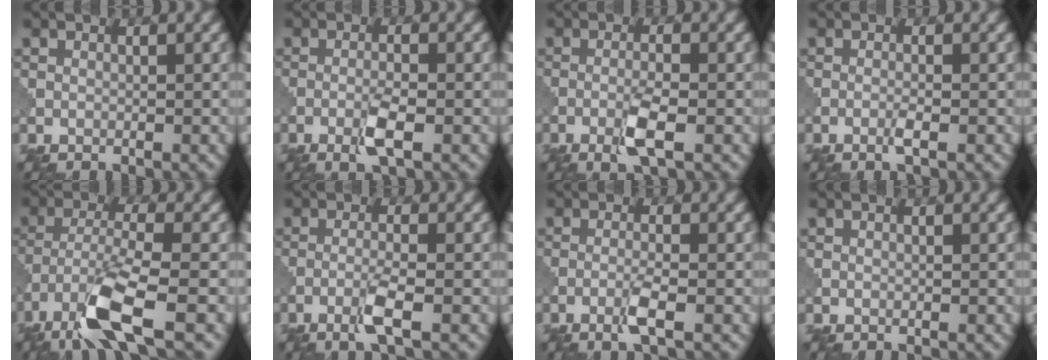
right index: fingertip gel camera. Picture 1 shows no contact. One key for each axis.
{"total": 2.7, "fx": -1.2, "fy": 0.4, "fz": 2.4, "tx": -0.047, "ty": 0.002, "tz": -0.027}
{"total": 3.2, "fx": -1.4, "fy": 0.5, "fz": 2.8, "tx": -0.054, "ty": 0.003, "tz": -0.031}
{"total": 1.2, "fx": -0.5, "fy": 0.0, "fz": 1.1, "tx": -0.022, "ty": 0.001, "tz": -0.014}
{"total": 7.4, "fx": -4.4, "fy": 1.5, "fz": 5.8, "tx": -0.116, "ty": -0.005, "tz": -0.090}
{"total": 2.6, "fx": -1.3, "fy": 0.1, "fz": 2.3, "tx": -0.046, "ty": 0.005, "tz": -0.034}
{"total": 2.2, "fx": -1.1, "fy": 0.0, "fz": 2.0, "tx": -0.039, "ty": 0.004, "tz": -0.027}
{"total": 0.0}